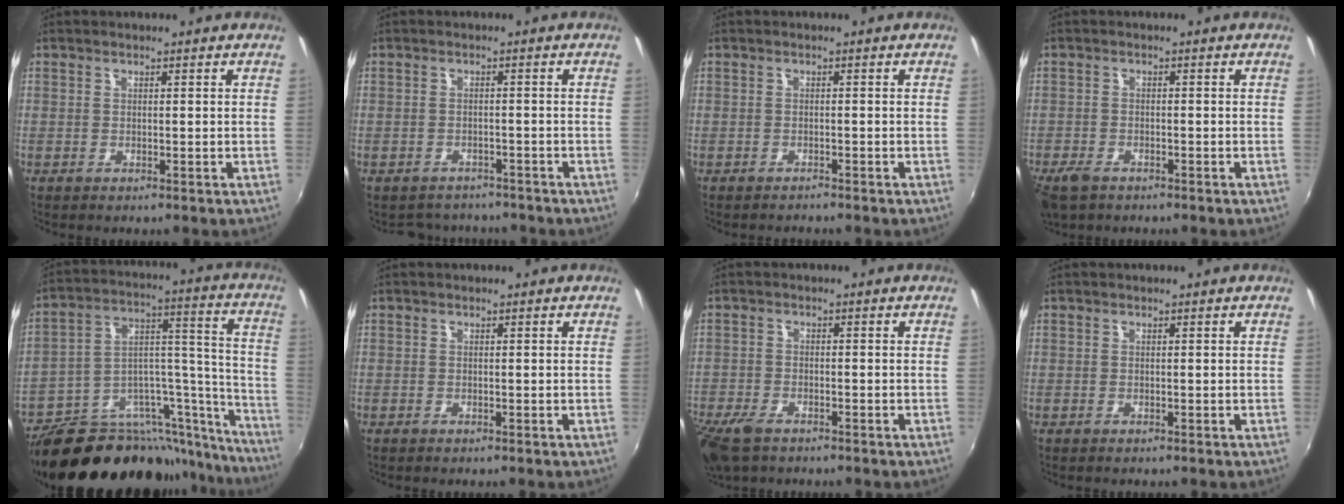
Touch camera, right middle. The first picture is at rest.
{"total": 6.1, "force": [-5.5, 2.6, 0.9], "torque": [-0.026, -0.003, -0.077]}
{"total": 1.2, "force": [-1.2, 0.2, 0.1], "torque": [-0.007, -0.005, -0.019]}
{"total": 4.7, "force": [-3.4, 2.4, 2.3], "torque": [-0.064, -0.015, -0.065]}
{"total": 31.8, "force": [-26.0, 10.8, 14.9], "torque": [-0.192, 0.036, -0.380]}
{"total": 0.0}
{"total": 7.8, "force": [-5.6, 3.4, 4.1], "torque": [-0.116, -0.028, -0.109]}
{"total": 0.0}